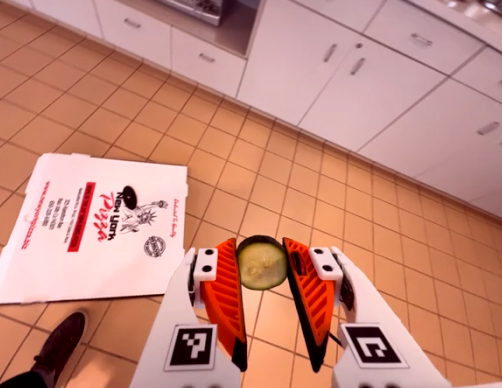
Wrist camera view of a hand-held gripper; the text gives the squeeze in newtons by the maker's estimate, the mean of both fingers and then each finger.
{"total": 7.9, "left": 7.7, "right": 8.2}